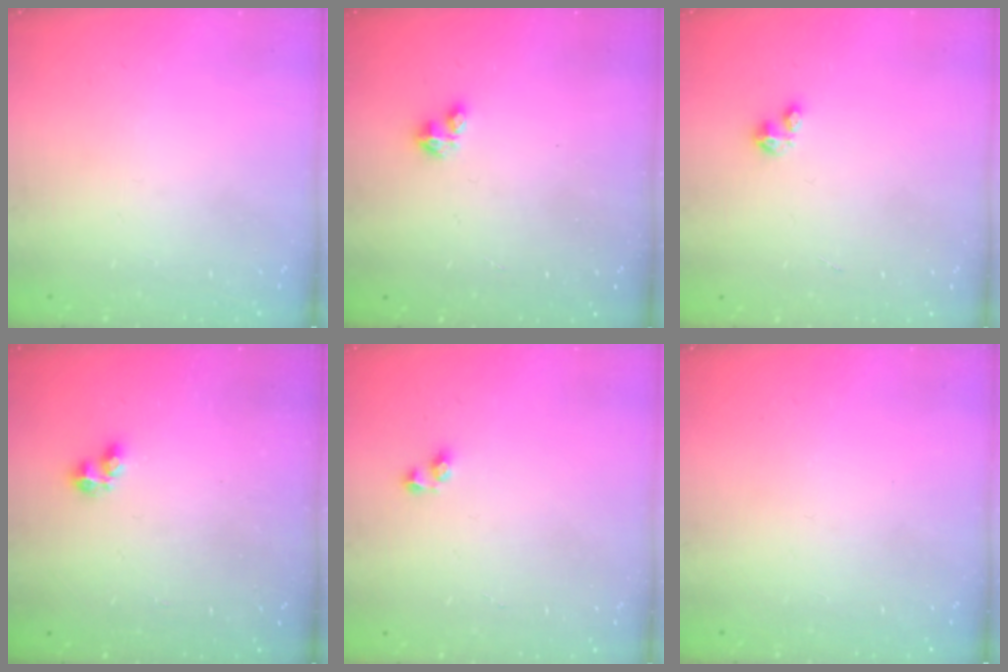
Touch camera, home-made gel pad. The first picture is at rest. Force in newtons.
{"total": 1.6, "press": 1.6, "slide": 0.4}
{"total": 2.1, "press": 2.0, "slide": 0.5}
{"total": 1.8, "press": 1.7, "slide": 0.5}
{"total": 2.7, "press": 2.6, "slide": 0.6}
{"total": 0.0}